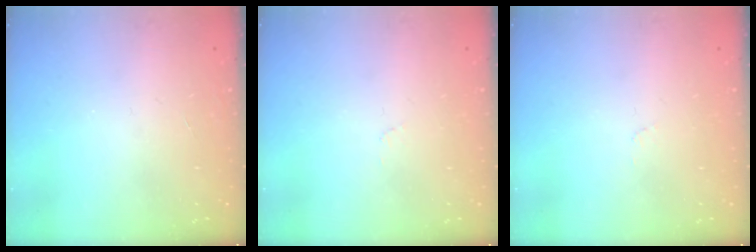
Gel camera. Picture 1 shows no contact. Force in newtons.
{"total": 2.5, "press": 2.4, "slide": 0.3}
{"total": 2.5, "press": 2.4, "slide": 0.3}